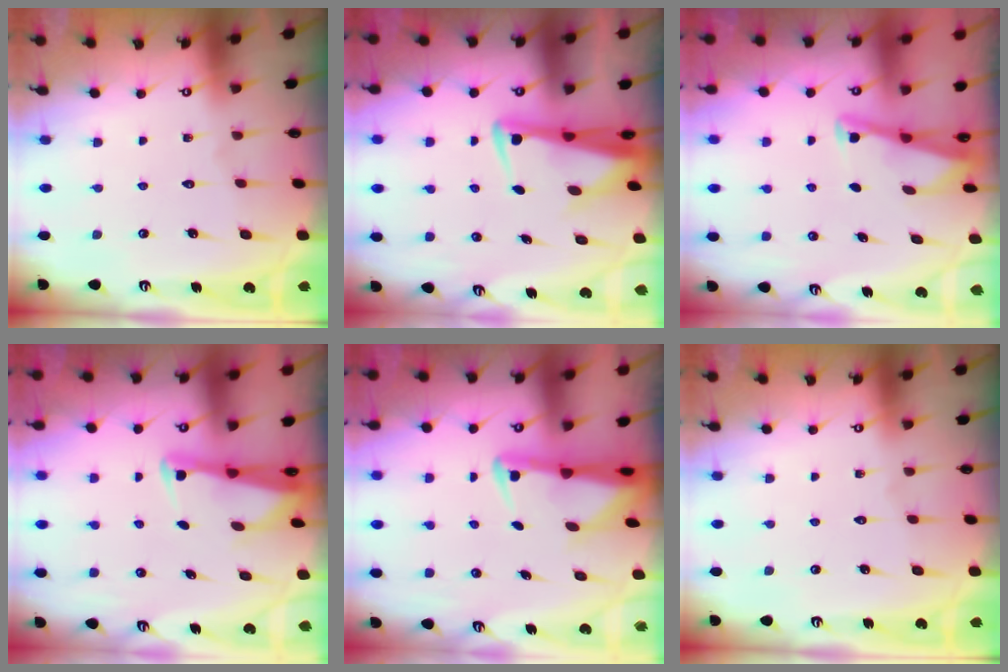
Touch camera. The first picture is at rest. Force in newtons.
{"total": 4.0, "press": 3.8, "slide": 1.1}
{"total": 2.8, "press": 2.8, "slide": 0.3}
{"total": 2.4, "press": 2.3, "slide": 0.5}
{"total": 2.6, "press": 2.5, "slide": 0.7}
{"total": 0.0}